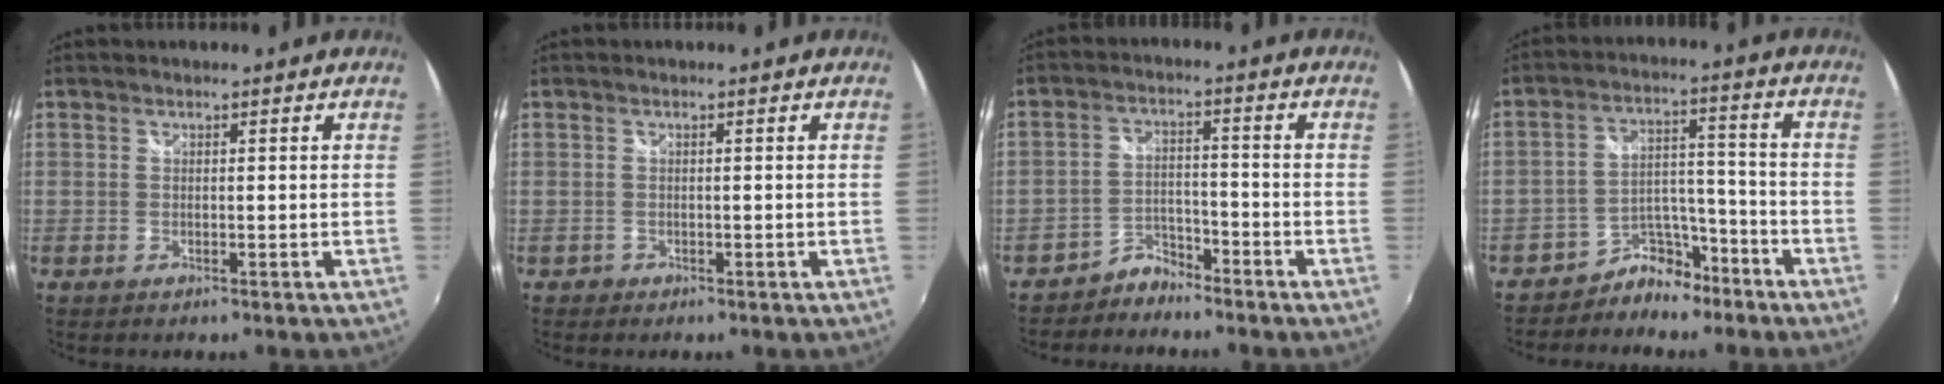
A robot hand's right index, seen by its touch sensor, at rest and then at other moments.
{"total": 1.0, "force": [-0.6, 0.8, -0.1], "torque": [-0.001, 0.000, -0.008]}
{"total": 4.3, "force": [-4.0, 1.7, -0.1], "torque": [0.000, 0.015, -0.070]}
{"total": 7.7, "force": [-6.3, 4.1, 1.6], "torque": [-0.020, 0.036, -0.104]}